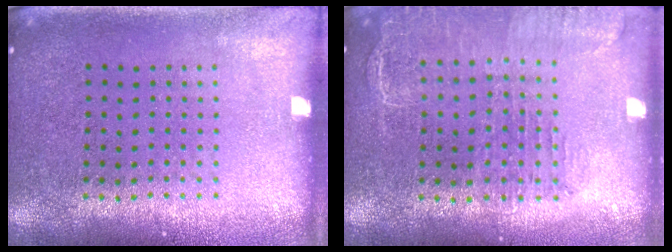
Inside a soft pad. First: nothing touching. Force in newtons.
{"total": 1.6, "press": 1.5, "slide": 0.7}